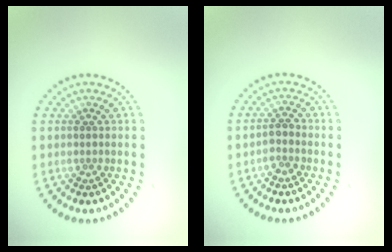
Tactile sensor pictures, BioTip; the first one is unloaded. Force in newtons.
{"total": 1.7, "press": 1.4, "slide": 1.0}